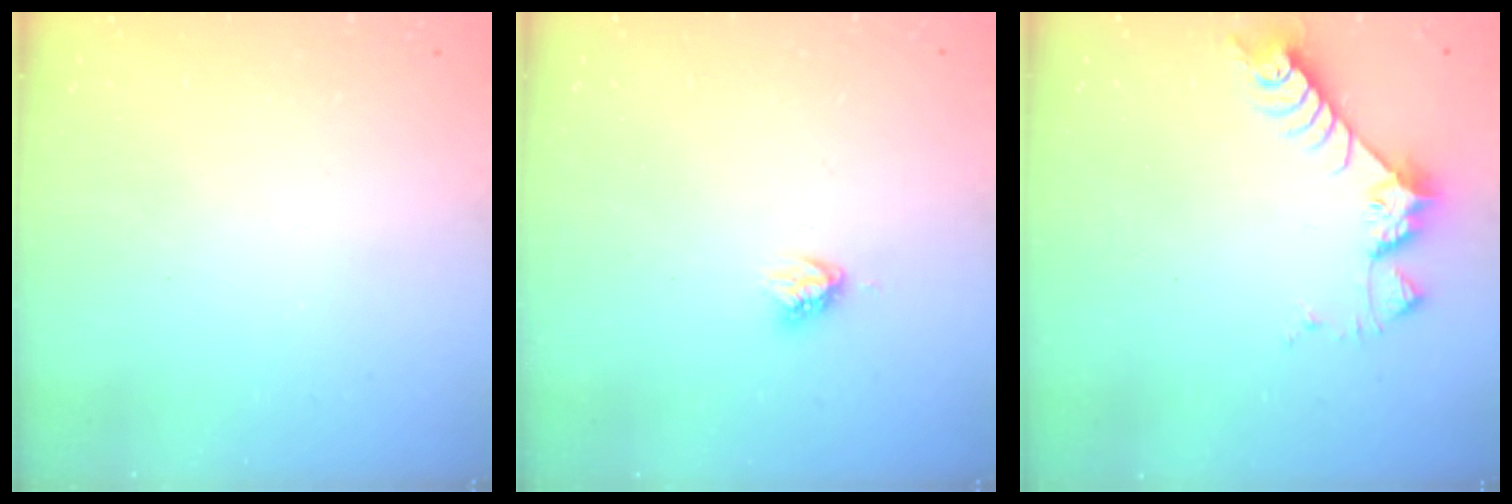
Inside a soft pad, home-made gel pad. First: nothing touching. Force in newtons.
{"total": 3.8, "press": 3.8, "slide": 0.4}
{"total": 7.0, "press": 7.0, "slide": 0.5}